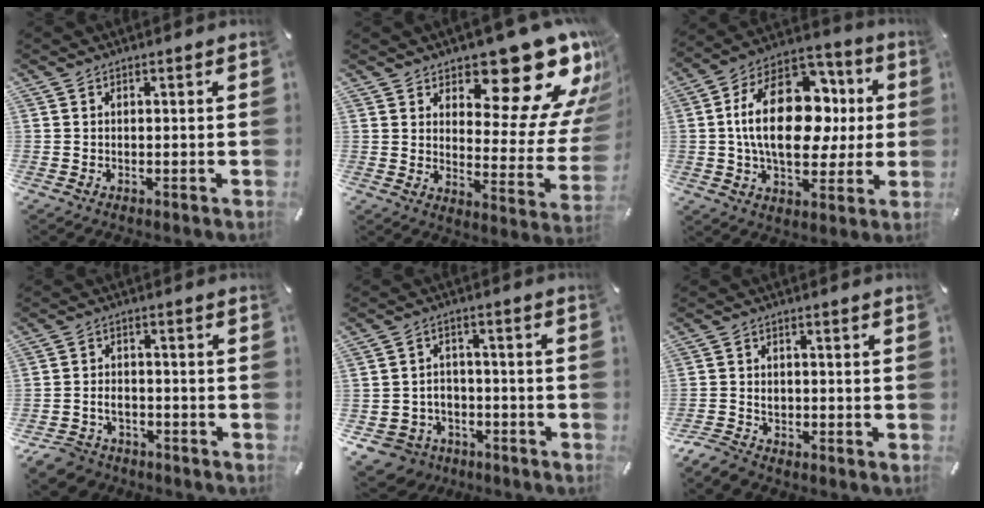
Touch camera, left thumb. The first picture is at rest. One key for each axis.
{"total": 19.2, "fx": 13.2, "fy": 8.4, "fz": 11.0, "tx": -0.116, "ty": -0.119, "tz": 0.213}
{"total": 23.8, "fx": 2.6, "fy": 15.5, "fz": 17.9, "tx": -0.316, "ty": 0.007, "tz": 0.050}
{"total": 5.6, "fx": -3.4, "fy": 4.0, "fz": 1.8, "tx": -0.055, "ty": 0.008, "tz": -0.071}
{"total": 7.2, "fx": -4.2, "fy": 5.8, "fz": 1.2, "tx": -0.043, "ty": 0.028, "tz": -0.078}
{"total": 3.7, "fx": -2.5, "fy": 2.4, "fz": 1.2, "tx": -0.032, "ty": 0.011, "tz": -0.051}